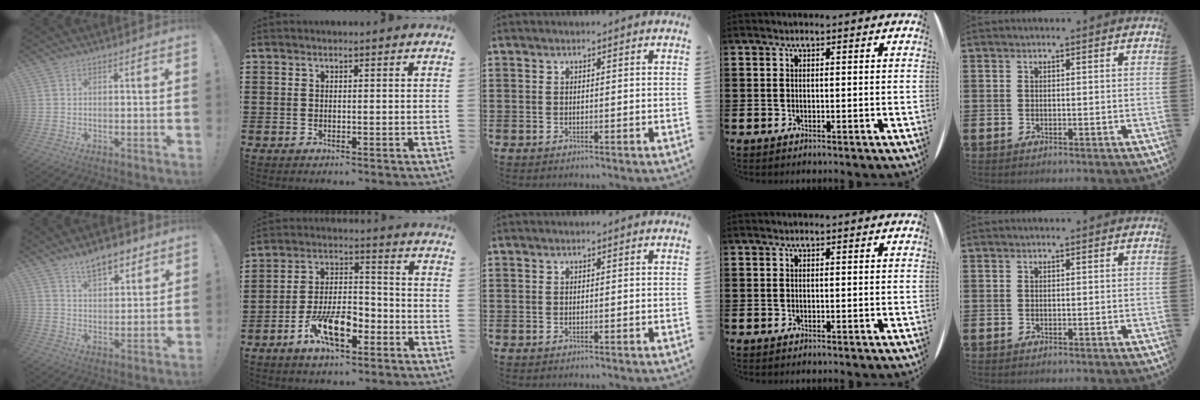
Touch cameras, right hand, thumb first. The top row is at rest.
{"thumb": {"total": 8.8, "force": [6.5, 3.9, 4.6], "torque": [-0.064, -0.035, 0.116]}, "index": {"total": 10.2, "force": [-5.3, 4.2, 7.6], "torque": [-0.156, 0.007, -0.096]}}